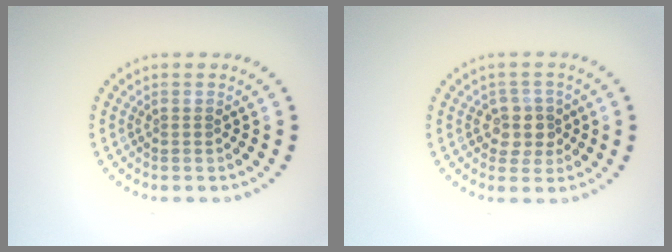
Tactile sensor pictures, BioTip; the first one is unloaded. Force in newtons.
{"total": 2.5, "press": 2.2, "slide": 1.2}